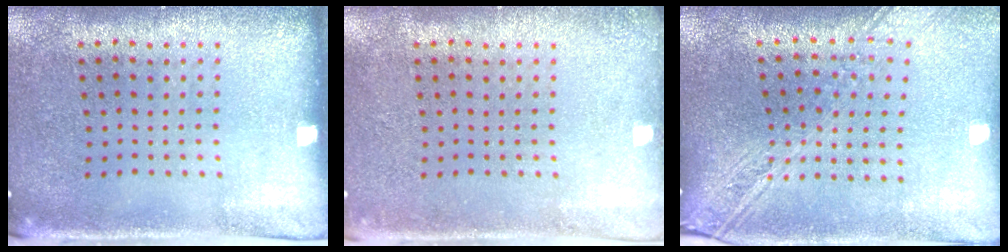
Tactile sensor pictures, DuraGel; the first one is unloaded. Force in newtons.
{"total": 1.1, "press": 1.0, "slide": 0.2}
{"total": 2.6, "press": 2.1, "slide": 1.6}